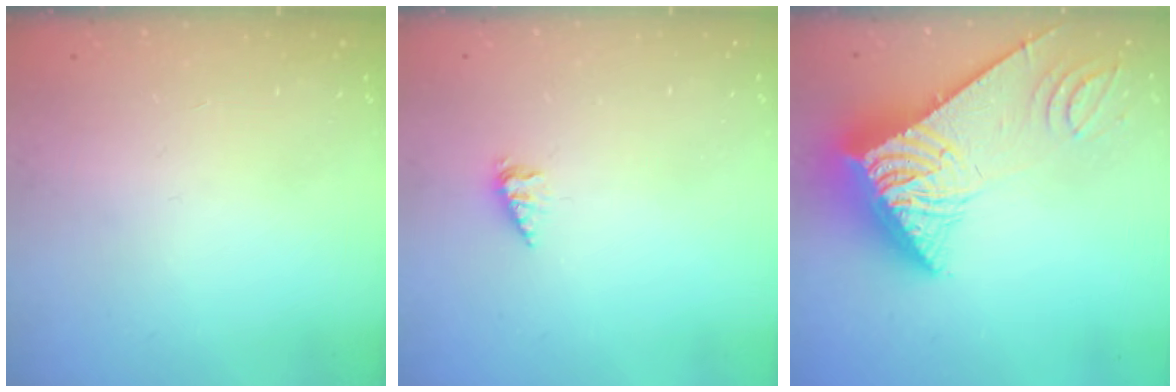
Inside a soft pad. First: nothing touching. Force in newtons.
{"total": 2.3, "press": 2.2, "slide": 0.3}
{"total": 14.3, "press": 14.2, "slide": 1.5}